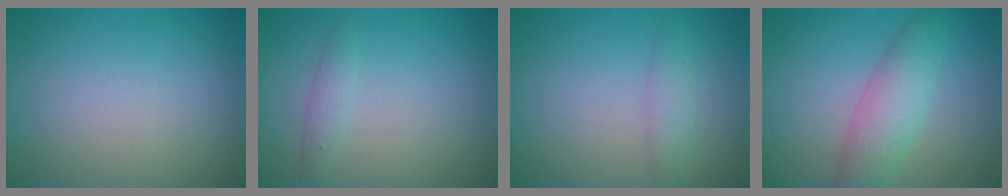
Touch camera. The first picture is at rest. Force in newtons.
{"total": 1.3, "press": 1.3, "slide": 0.0}
{"total": 1.8, "press": 1.8, "slide": 0.1}
{"total": 4.5, "press": 4.5, "slide": 0.0}